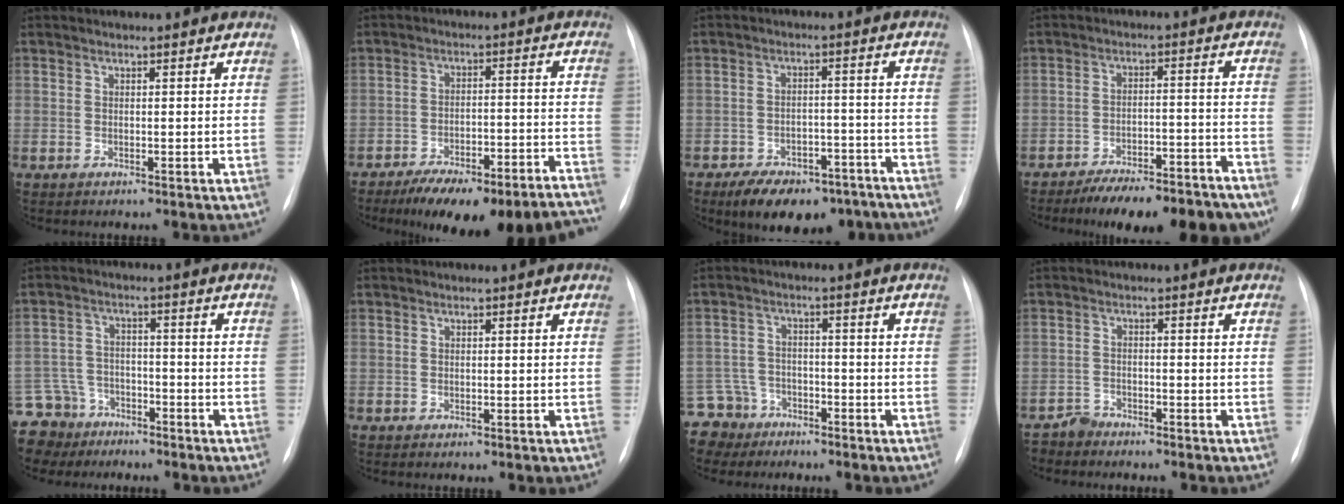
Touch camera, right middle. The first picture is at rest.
{"total": 21.3, "force": [-18.3, 3.7, 10.2], "torque": [-0.099, 0.016, -0.253]}
{"total": 13.5, "force": [-10.1, 6.4, 6.4], "torque": [-0.084, 0.019, -0.146]}
{"total": 17.1, "force": [-14.4, 3.7, 8.4], "torque": [-0.078, 0.017, -0.203]}
{"total": 10.0, "force": [-7.7, 6.3, 0.8], "torque": [-0.041, 0.013, -0.132]}
{"total": 0.0}
{"total": 7.0, "force": [-5.3, 4.6, -0.4], "torque": [-0.002, 0.006, -0.097]}
{"total": 2.3, "force": [-2.1, 0.6, -0.5], "torque": [0.010, -0.003, -0.040]}